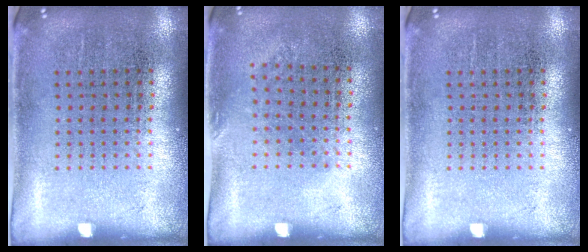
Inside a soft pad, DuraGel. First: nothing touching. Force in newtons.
{"total": 0.8, "press": 0.6, "slide": 0.5}
{"total": 0.0}